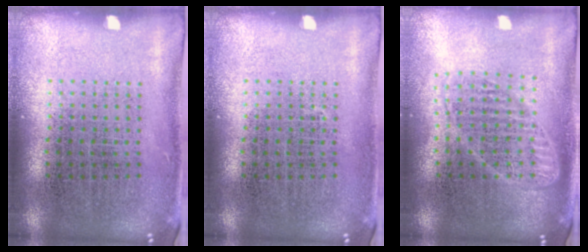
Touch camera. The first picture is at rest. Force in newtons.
{"total": 0.0}
{"total": 1.8, "press": 1.6, "slide": 0.9}